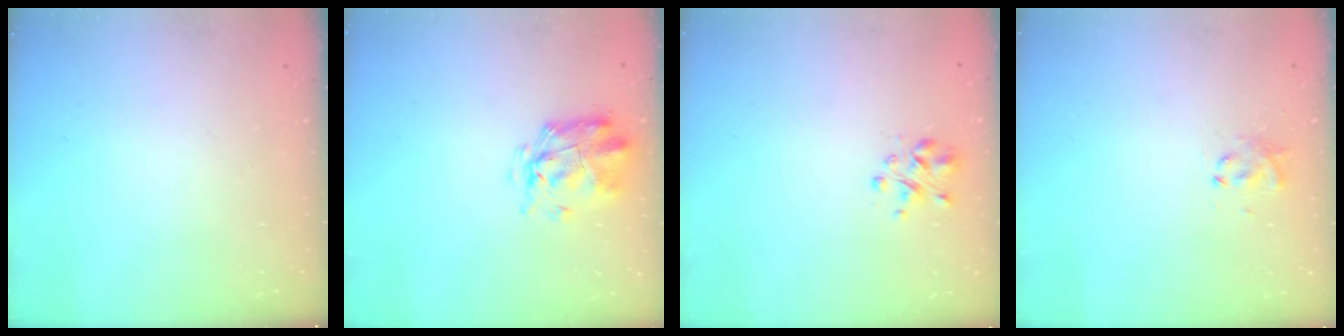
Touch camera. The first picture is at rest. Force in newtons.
{"total": 3.3, "press": 2.9, "slide": 1.5}
{"total": 2.3, "press": 2.2, "slide": 0.4}
{"total": 2.8, "press": 2.7, "slide": 0.8}